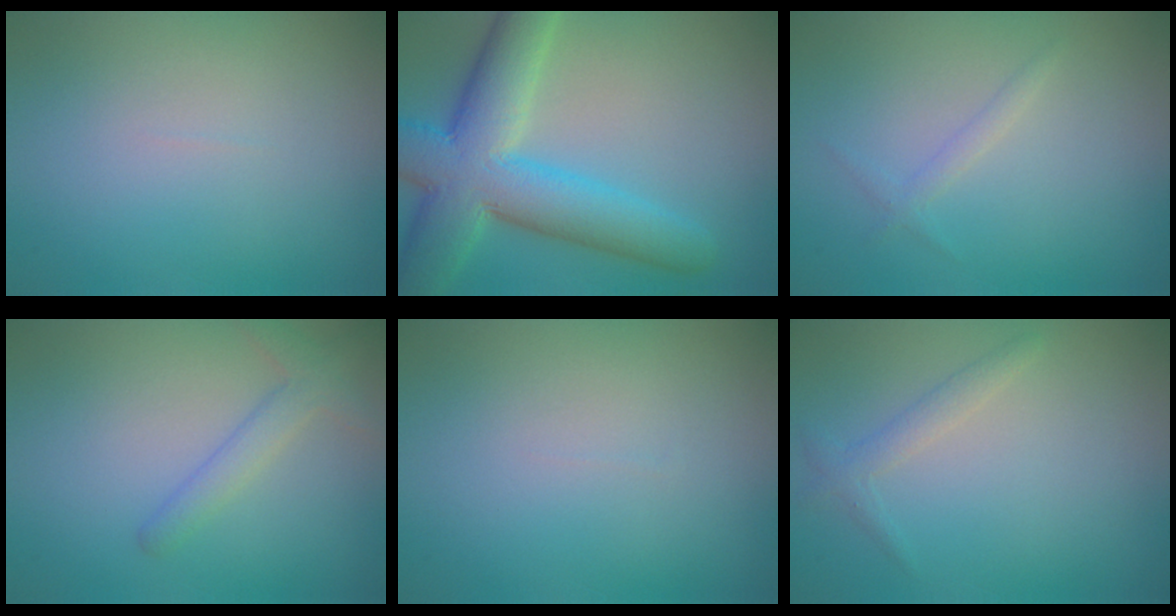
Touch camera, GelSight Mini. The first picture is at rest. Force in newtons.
{"total": 10.1, "press": 10.0, "slide": 0.6}
{"total": 1.1, "press": 1.1, "slide": 0.1}
{"total": 2.5, "press": 2.5, "slide": 0.1}
{"total": 0.0}
{"total": 1.5, "press": 1.4, "slide": 0.1}